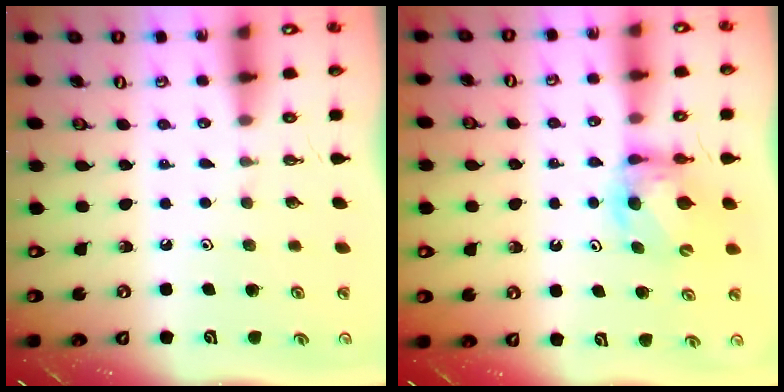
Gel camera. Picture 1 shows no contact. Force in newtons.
{"total": 6.4, "press": 6.4, "slide": 0.2}